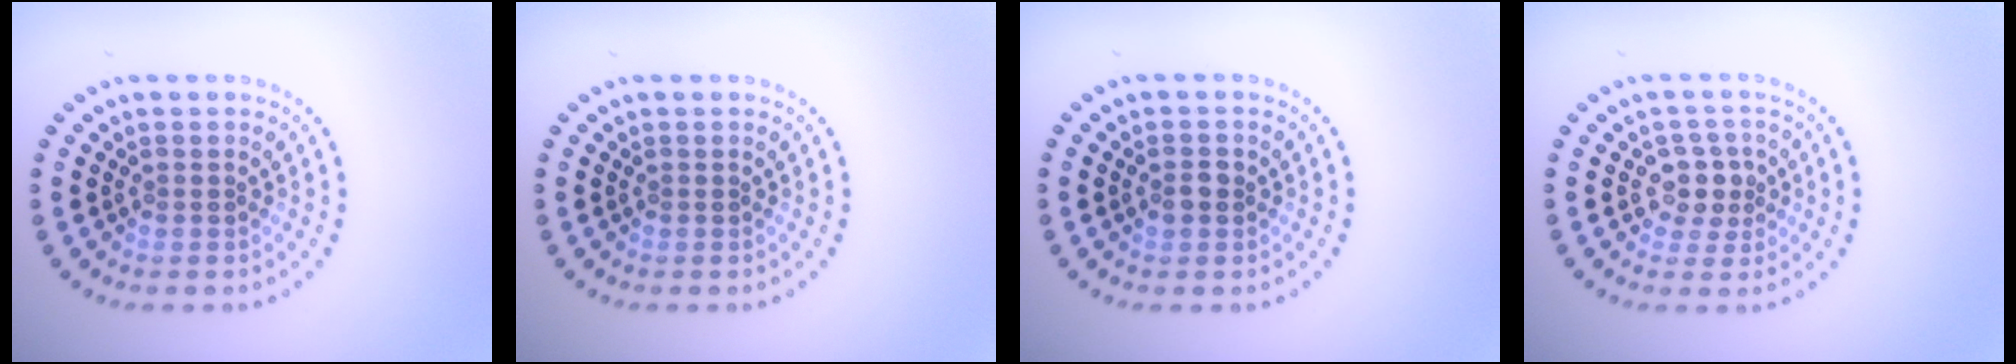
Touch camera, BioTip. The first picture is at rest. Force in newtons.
{"total": 0.0}
{"total": 1.3, "press": 1.3, "slide": 0.1}
{"total": 2.5, "press": 2.2, "slide": 1.2}